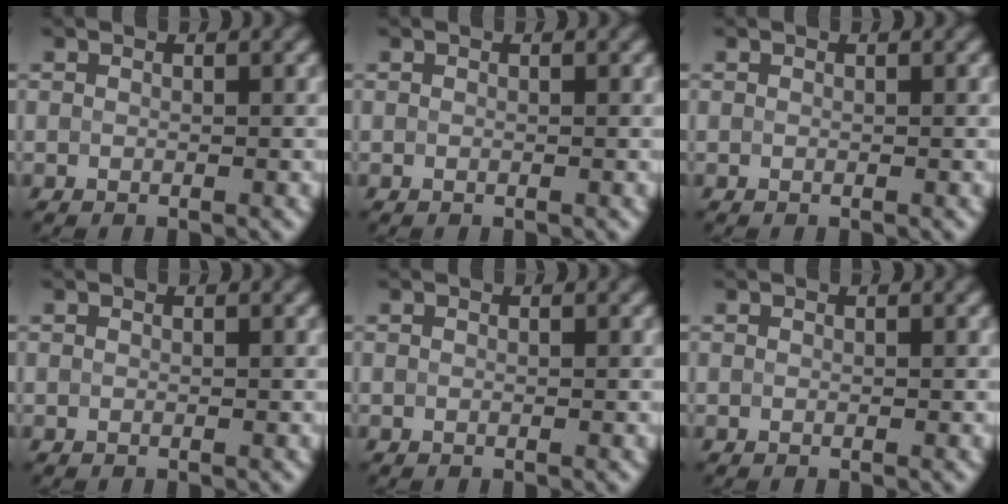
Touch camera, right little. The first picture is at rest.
{"total": 0.0}
{"total": 0.0}
{"total": 0.0}
{"total": 0.0}
{"total": 0.0}